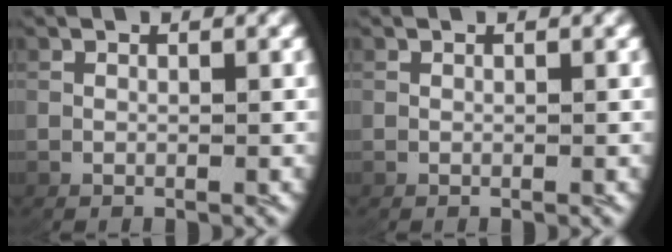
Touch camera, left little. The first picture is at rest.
{"total": 0.0}